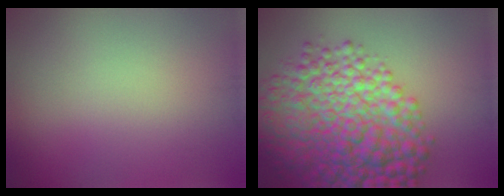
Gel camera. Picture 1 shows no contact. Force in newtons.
{"total": 10.7, "press": 10.7, "slide": 0.3}